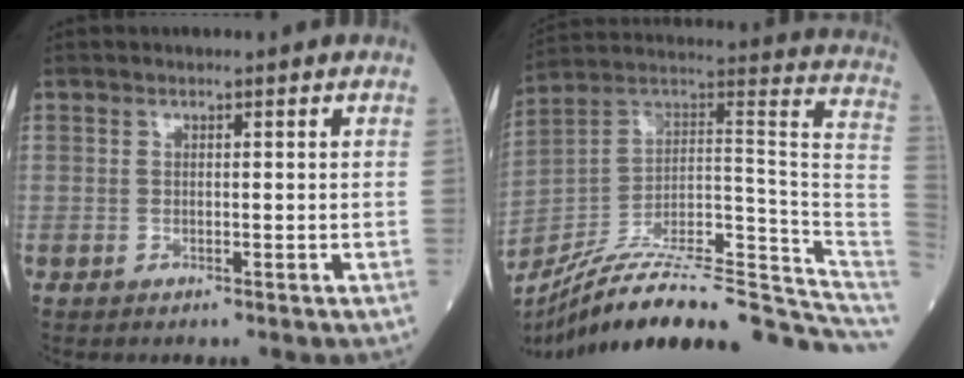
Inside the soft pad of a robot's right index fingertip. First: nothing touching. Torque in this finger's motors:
{"motor_torque": [-0.47, -1.67, -0.24, -0.03]}